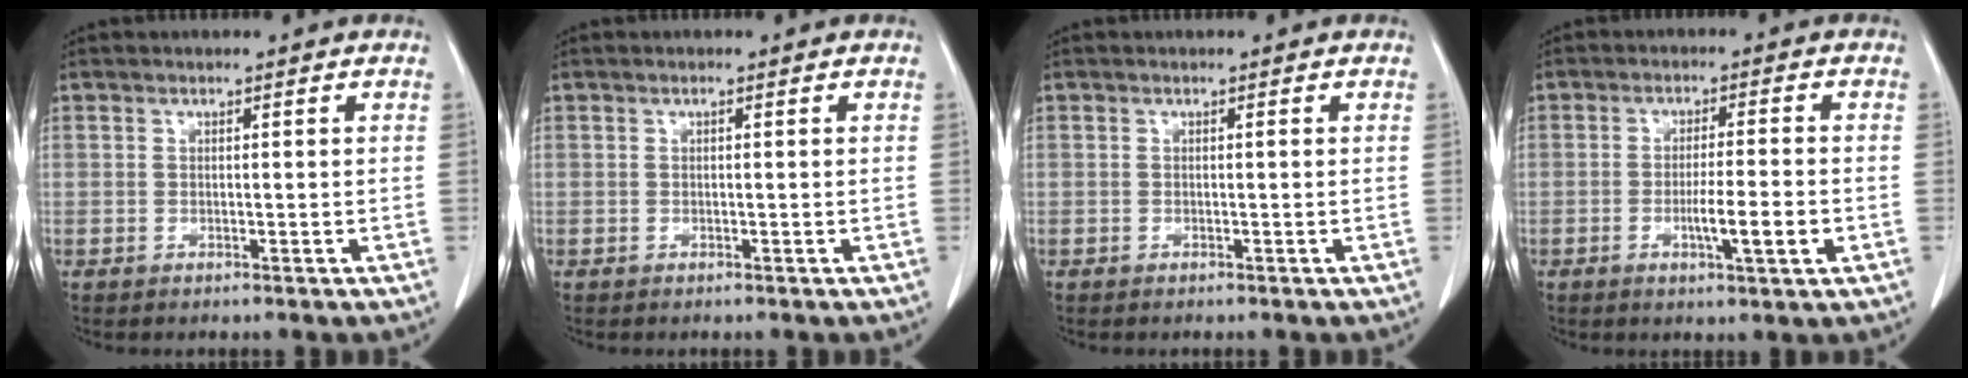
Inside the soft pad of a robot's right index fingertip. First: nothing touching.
{"total": 0.0}
{"total": 0.0}
{"total": 6.1, "force": [-1.8, 0.2, 5.8], "torque": [-0.092, -0.005, -0.025]}